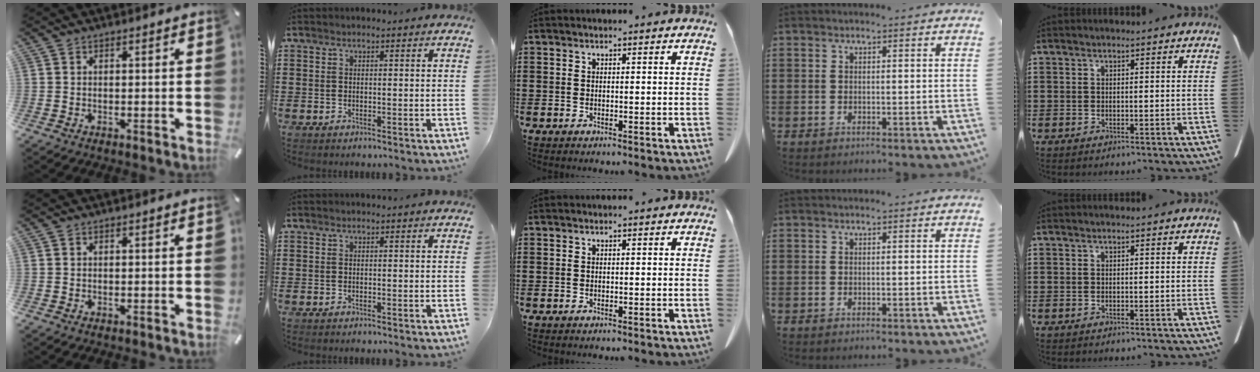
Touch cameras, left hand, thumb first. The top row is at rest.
{}